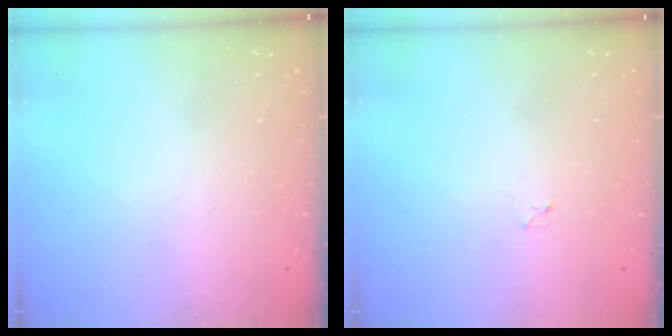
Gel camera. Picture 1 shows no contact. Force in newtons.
{"total": 1.6, "press": 1.6, "slide": 0.2}